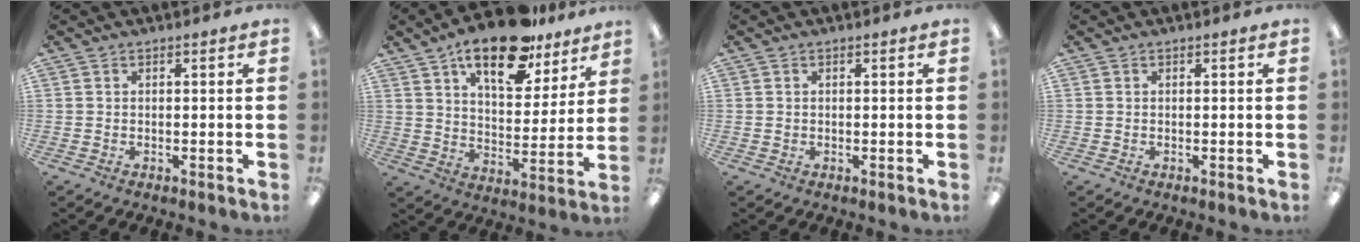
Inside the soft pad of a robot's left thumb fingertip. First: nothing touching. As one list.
[{"total": 18.3, "force": [12.9, 7.7, 10.4], "torque": [-0.164, -0.066, 0.220]}, {"total": 0.6, "force": [0.0, 0.6, 0.2], "torque": [-0.005, 0.005, -0.002]}, {"total": 0.0}]